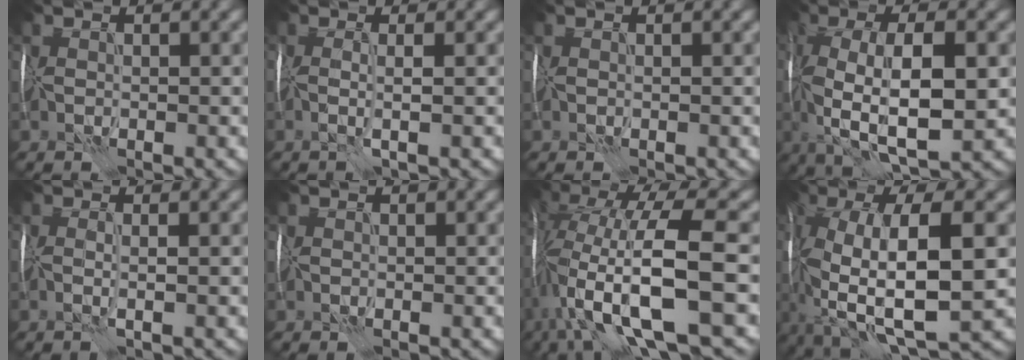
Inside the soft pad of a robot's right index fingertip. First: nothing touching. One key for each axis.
{"total": 1.7, "fx": -0.1, "fy": 0.3, "fz": 1.6, "tx": -0.019, "ty": 0.003, "tz": -0.007}
{"total": 0.0}
{"total": 10.1, "fx": -1.1, "fy": 3.8, "fz": 9.3, "tx": -0.170, "ty": -0.008, "tz": -0.016}
{"total": 1.0, "fx": -0.1, "fy": 0.1, "fz": 1.0, "tx": -0.014, "ty": -0.003, "tz": -0.005}
{"total": 0.0}
{"total": 13.4, "fx": -2.9, "fy": 3.6, "fz": 12.5, "tx": -0.231, "ty": 0.003, "tz": -0.045}
{"total": 13.7, "fx": -2.1, "fy": 5.3, "fz": 12.4, "tx": -0.230, "ty": -0.007, "tz": -0.031}